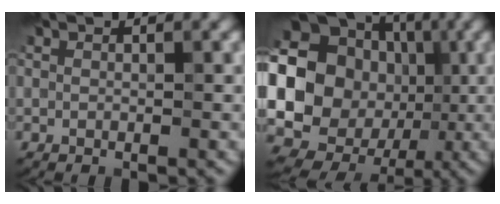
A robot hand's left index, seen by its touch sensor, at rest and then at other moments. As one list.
[{"total": 19.4, "force": [-0.1, 17.6, 8.2], "torque": [-0.172, 0.021, -0.039]}]